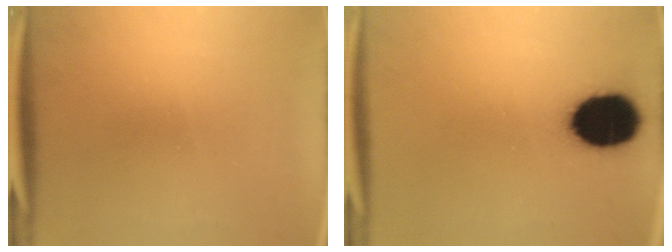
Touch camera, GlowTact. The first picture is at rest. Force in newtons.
{"total": 15.9}